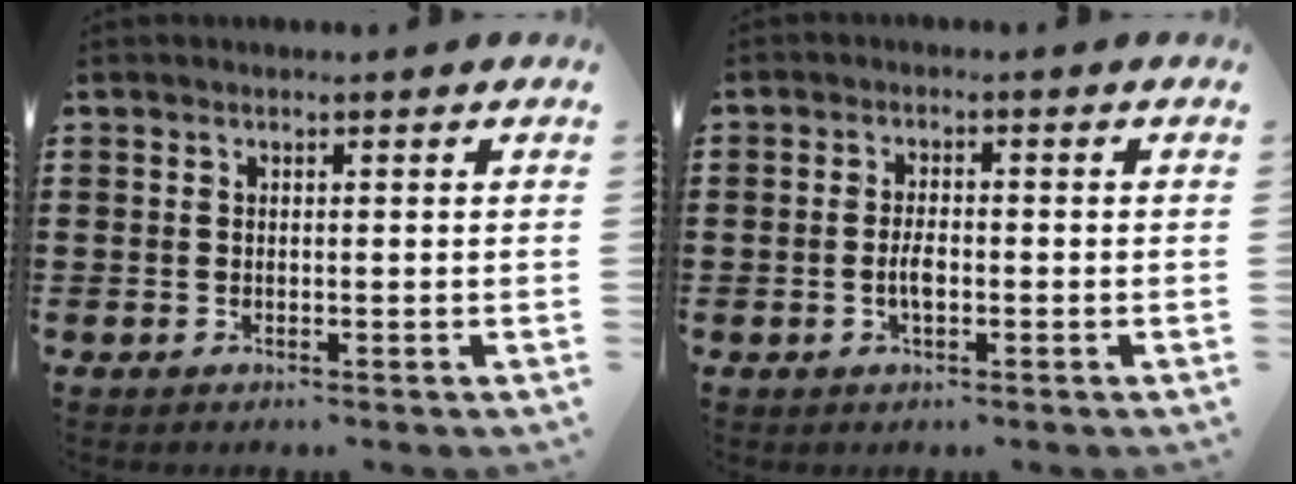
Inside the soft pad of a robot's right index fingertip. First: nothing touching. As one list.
[{"total": 2.7, "force": [-0.7, 1.1, 2.3], "torque": [-0.052, -0.004, -0.013]}]